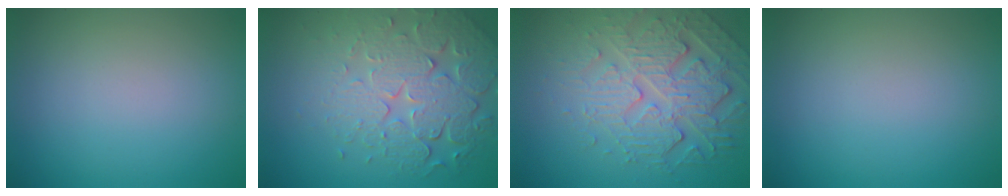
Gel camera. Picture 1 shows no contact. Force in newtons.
{"total": 7.2, "press": 5.4, "slide": 4.8}
{"total": 6.0, "press": 4.8, "slide": 3.7}
{"total": 0.0}